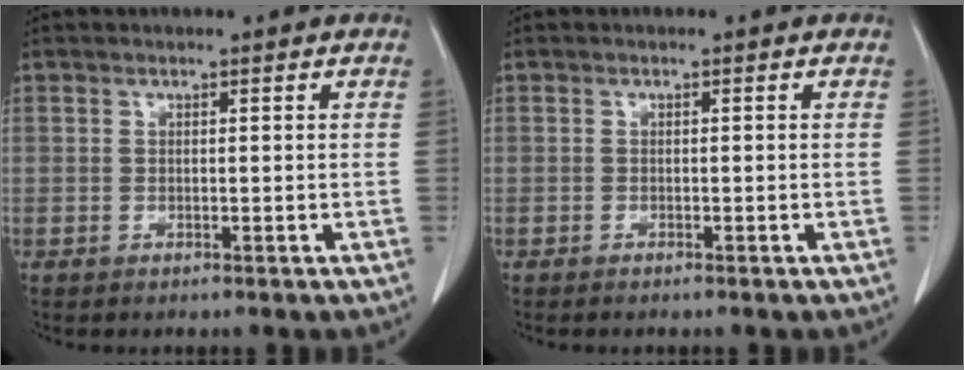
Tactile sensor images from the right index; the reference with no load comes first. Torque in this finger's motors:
{"motor_torque": [-0.02, 0.03, -0.01, 0.01]}